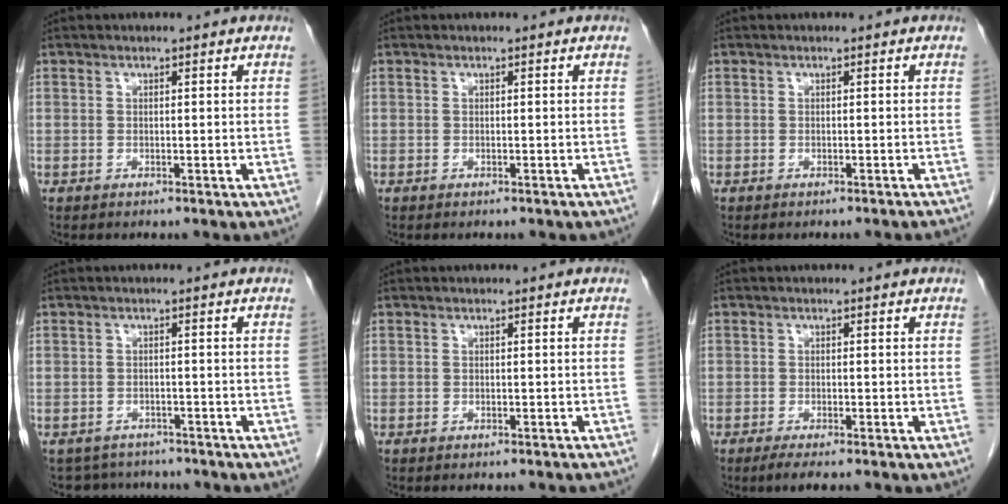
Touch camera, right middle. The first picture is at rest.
{"total": 2.7, "force": [-2.3, 0.8, 1.1], "torque": [-0.018, -0.004, -0.025]}
{"total": 2.9, "force": [-2.8, -0.2, 1.0], "torque": [-0.016, -0.007, -0.030]}
{"total": 4.7, "force": [-4.3, 1.9, -0.1], "torque": [0.001, 0.007, -0.057]}
{"total": 3.1, "force": [-2.8, 0.6, 1.0], "torque": [-0.017, -0.009, -0.031]}
{"total": 2.1, "force": [-1.5, 0.1, 1.4], "torque": [-0.030, -0.008, -0.028]}